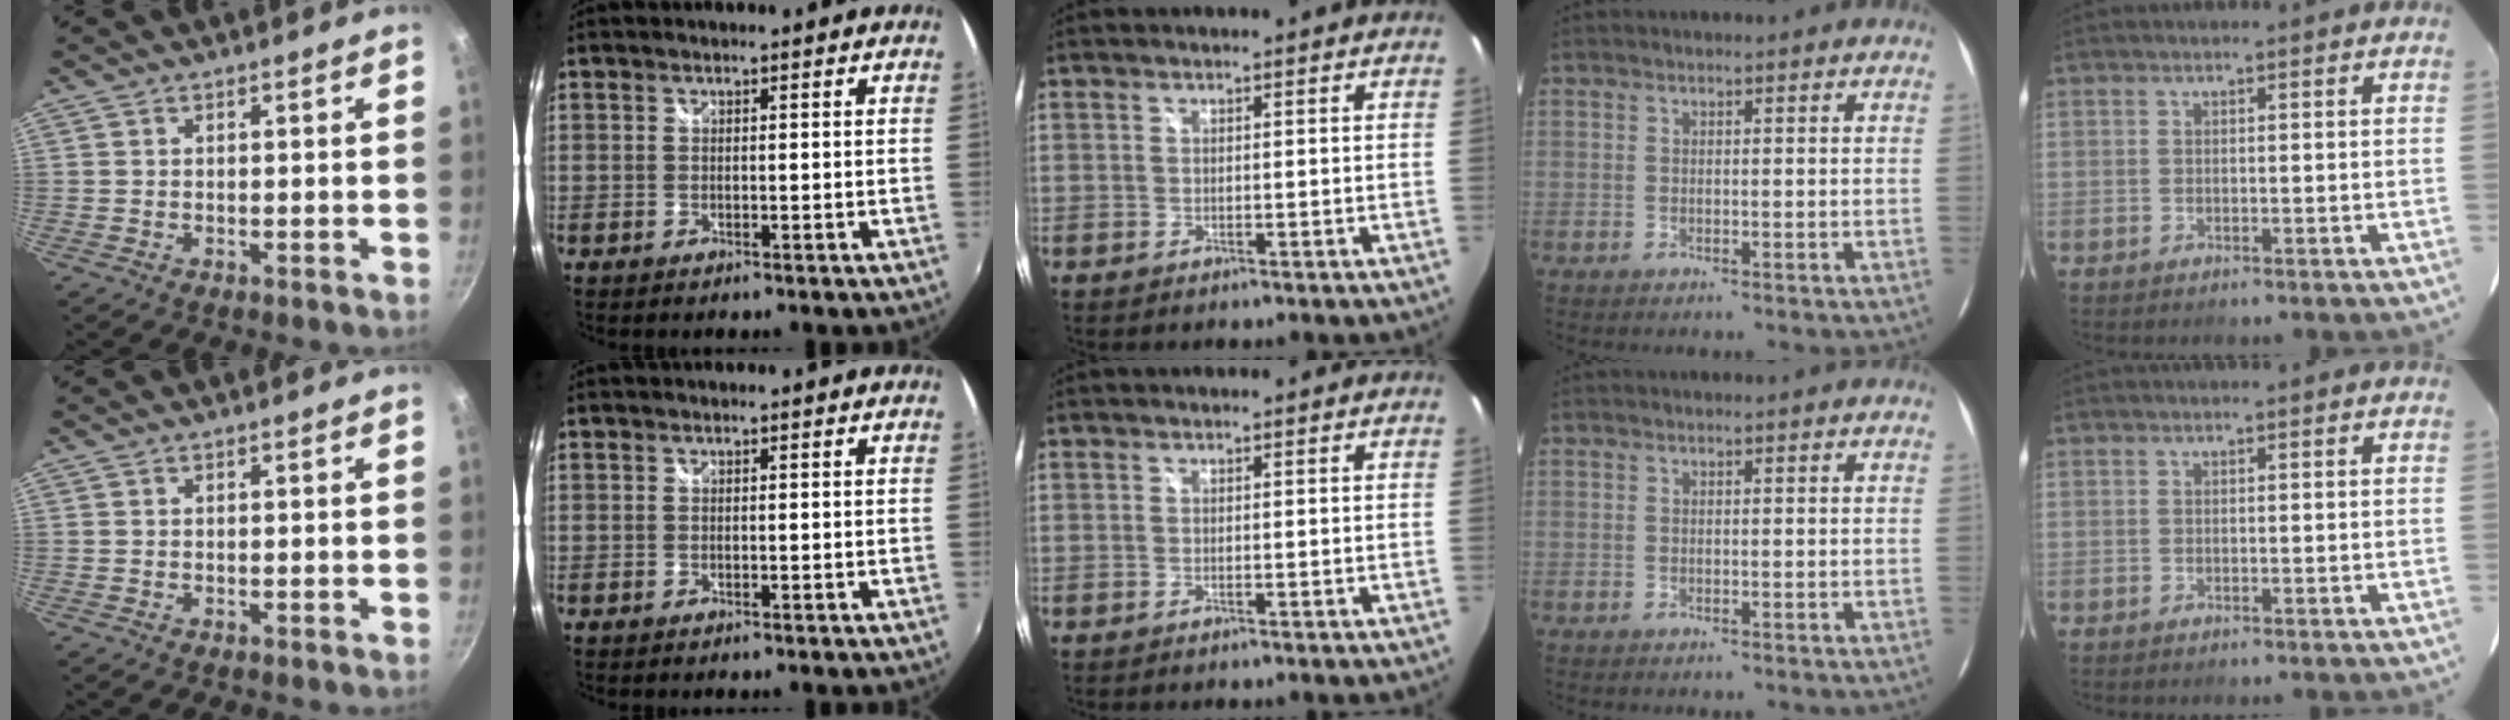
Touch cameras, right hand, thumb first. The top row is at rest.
{}